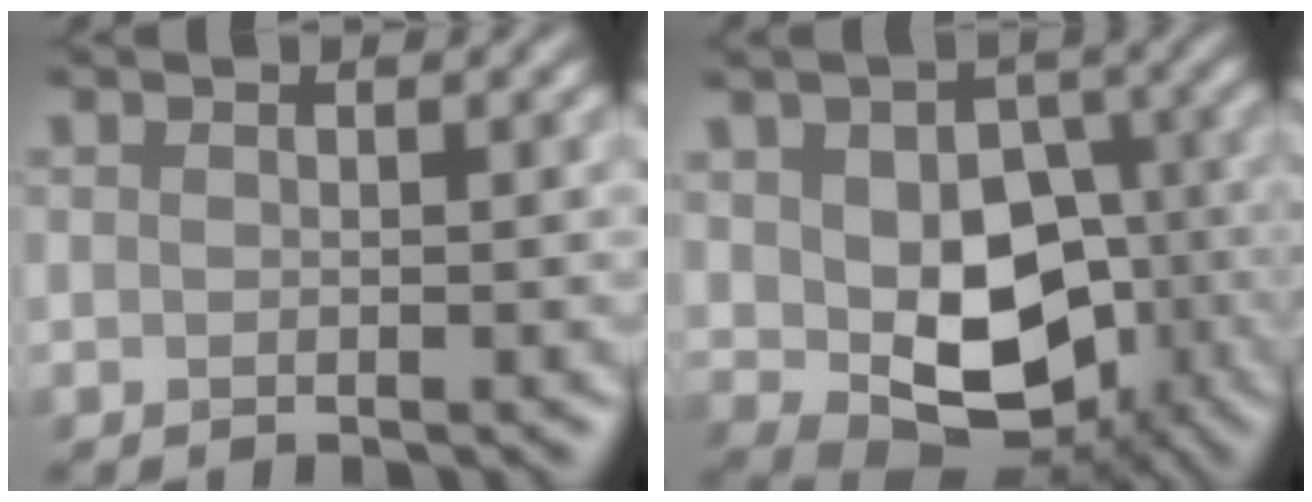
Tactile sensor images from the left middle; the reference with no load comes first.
{"total": 10.5, "force": [-1.2, 7.2, 7.6], "torque": [-0.140, -0.028, -0.010]}